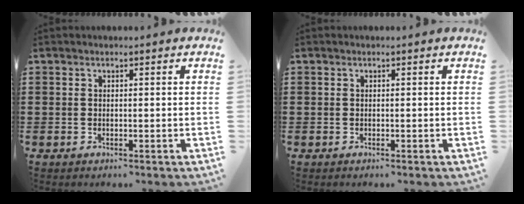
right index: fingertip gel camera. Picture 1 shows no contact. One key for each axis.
{"total": 0.0}